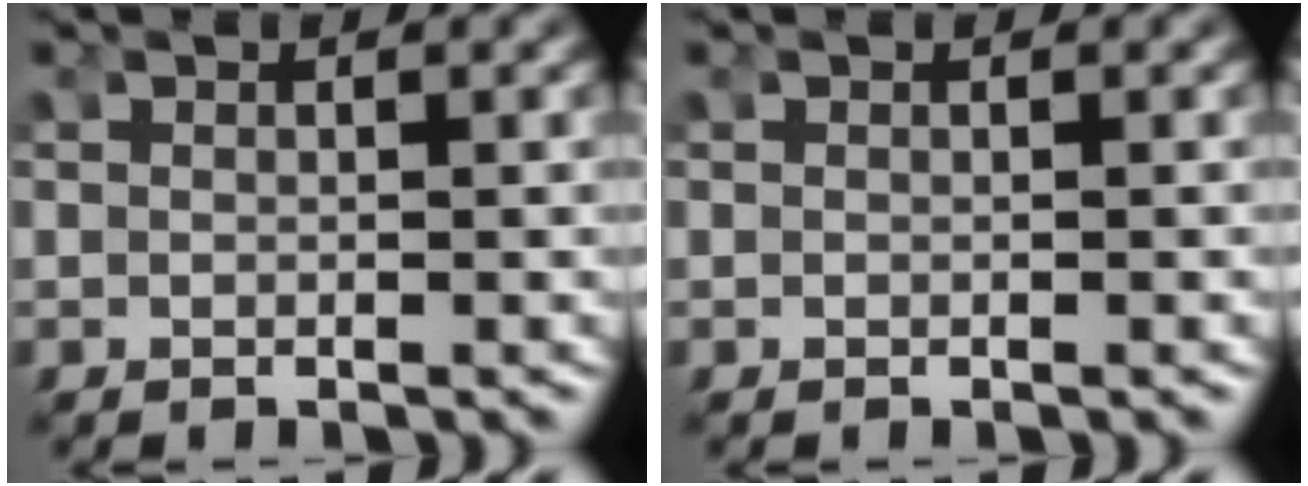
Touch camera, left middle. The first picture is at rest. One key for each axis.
{"total": 0.0}